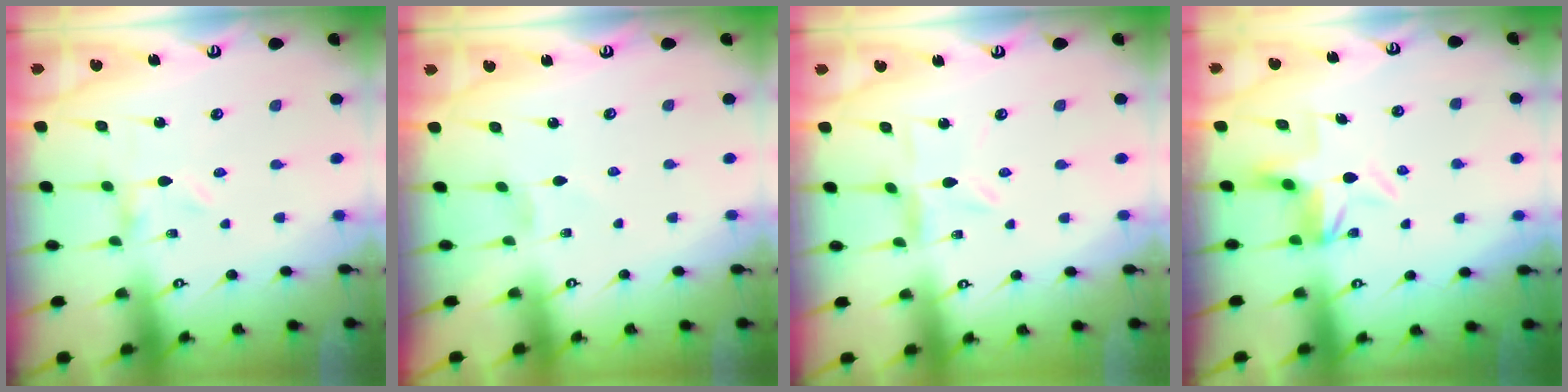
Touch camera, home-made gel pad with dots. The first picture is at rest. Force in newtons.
{"total": 0.0}
{"total": 2.0, "press": 2.0, "slide": 0.3}
{"total": 4.6, "press": 4.5, "slide": 0.2}